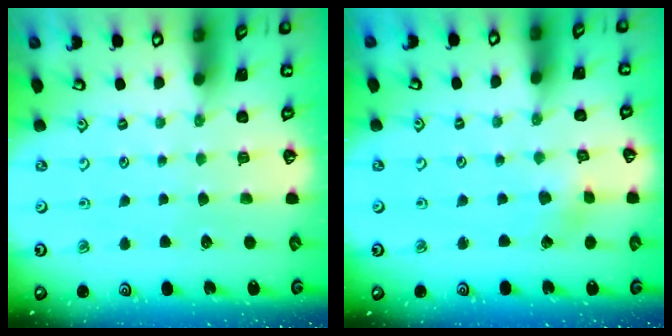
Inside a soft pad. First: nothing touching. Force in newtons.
{"total": 2.4, "press": 2.4, "slide": 0.2}